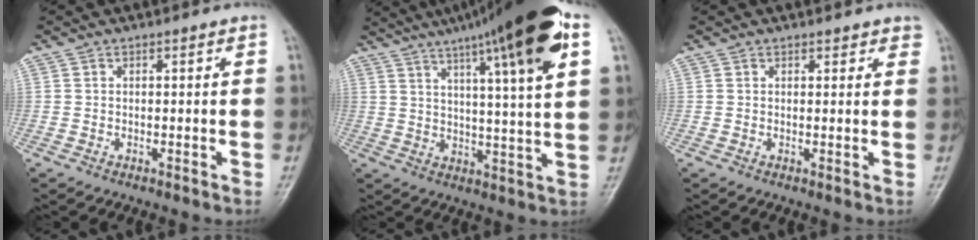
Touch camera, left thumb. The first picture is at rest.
{"total": 21.2, "force": [11.8, 2.4, 17.5], "torque": [-0.261, -0.011, 0.168]}
{"total": 1.9, "force": [1.5, 0.9, 0.6], "torque": [0.013, -0.005, 0.012]}